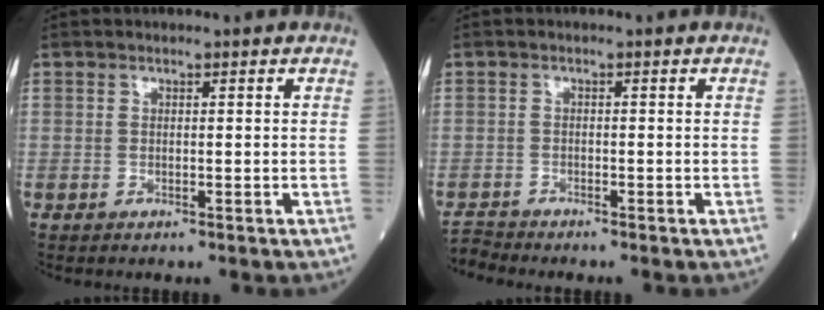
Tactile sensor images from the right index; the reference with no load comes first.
{"total": 2.3, "force": [-2.1, -0.5, -0.8], "torque": [0.011, -0.018, -0.039]}